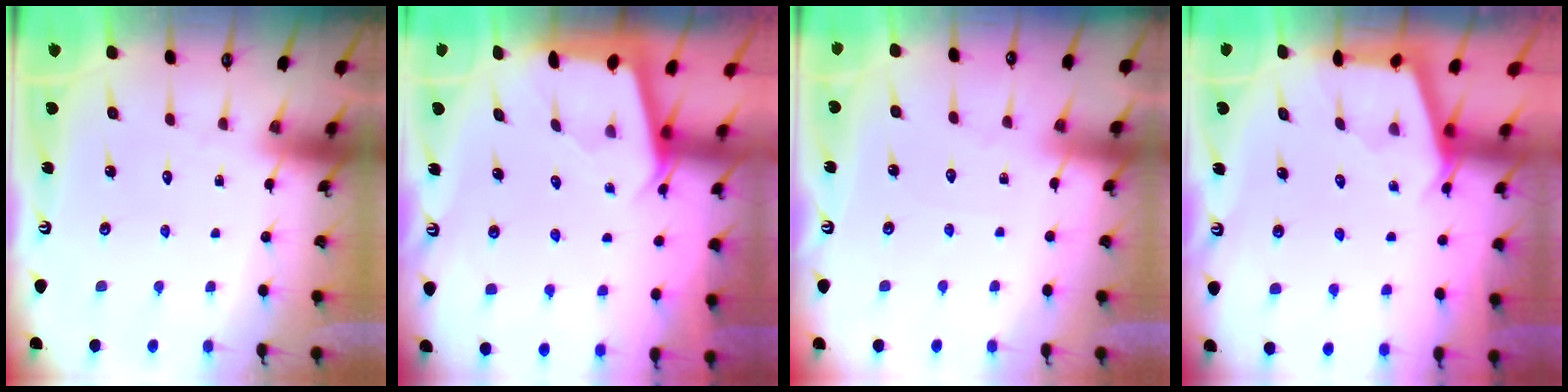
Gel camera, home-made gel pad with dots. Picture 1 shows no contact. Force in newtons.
{"total": 2.0, "press": 2.0, "slide": 0.3}
{"total": 1.5, "press": 1.4, "slide": 0.2}
{"total": 2.7, "press": 2.7, "slide": 0.3}